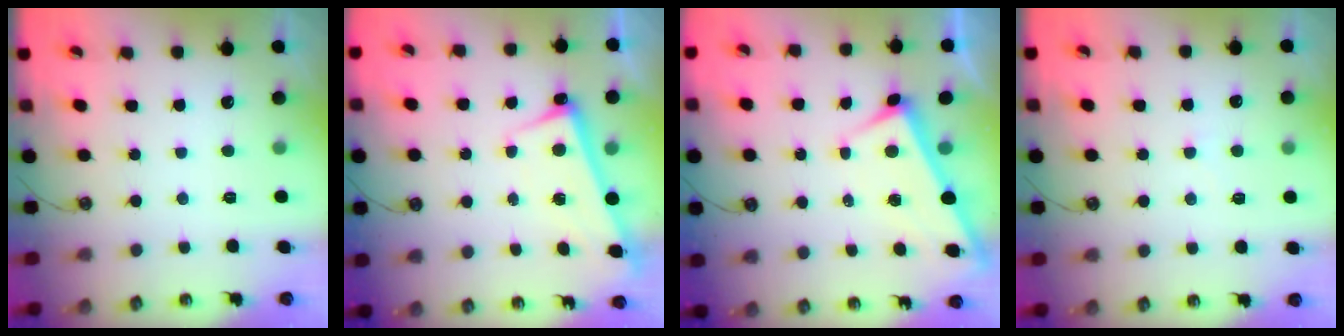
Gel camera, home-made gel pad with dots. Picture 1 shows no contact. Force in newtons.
{"total": 2.6, "press": 2.6, "slide": 0.6}
{"total": 2.9, "press": 2.9, "slide": 0.2}
{"total": 5.6, "press": 5.6, "slide": 0.4}